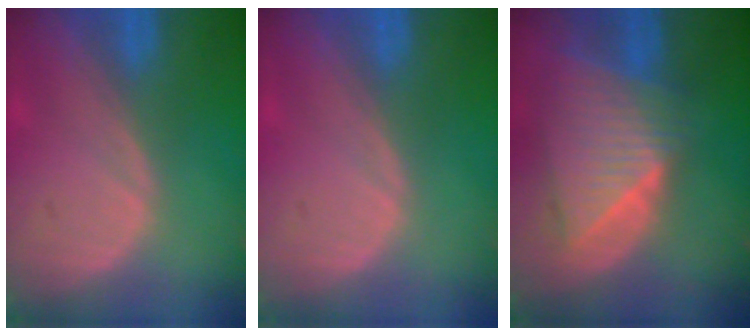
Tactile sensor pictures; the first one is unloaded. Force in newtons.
{"total": 0.0}
{"total": 9.0, "press": 8.0, "slide": 4.1}